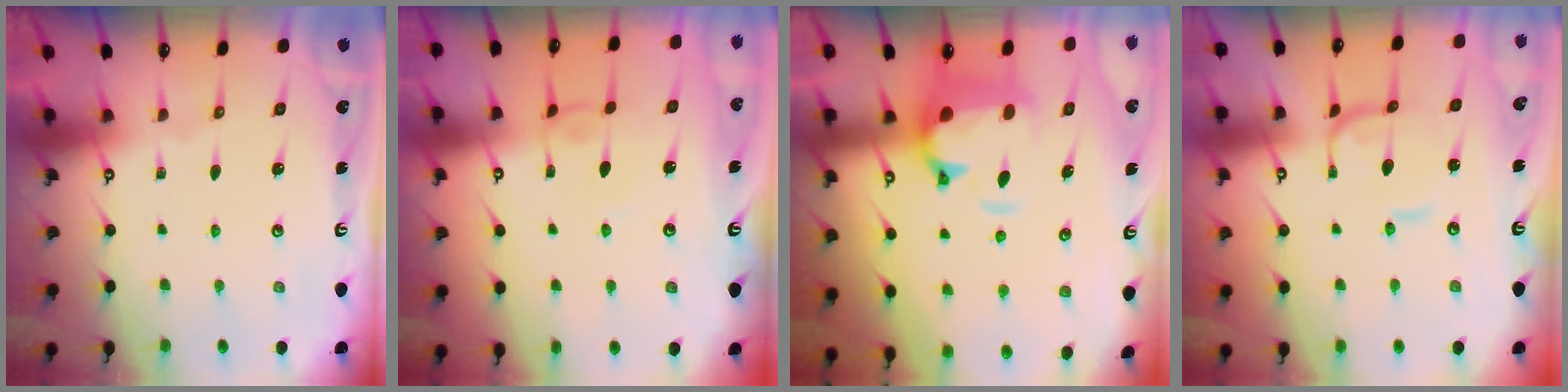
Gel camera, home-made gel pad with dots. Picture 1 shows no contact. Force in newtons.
{"total": 1.2, "press": 1.1, "slide": 0.4}
{"total": 2.6, "press": 2.1, "slide": 1.5}
{"total": 0.0}